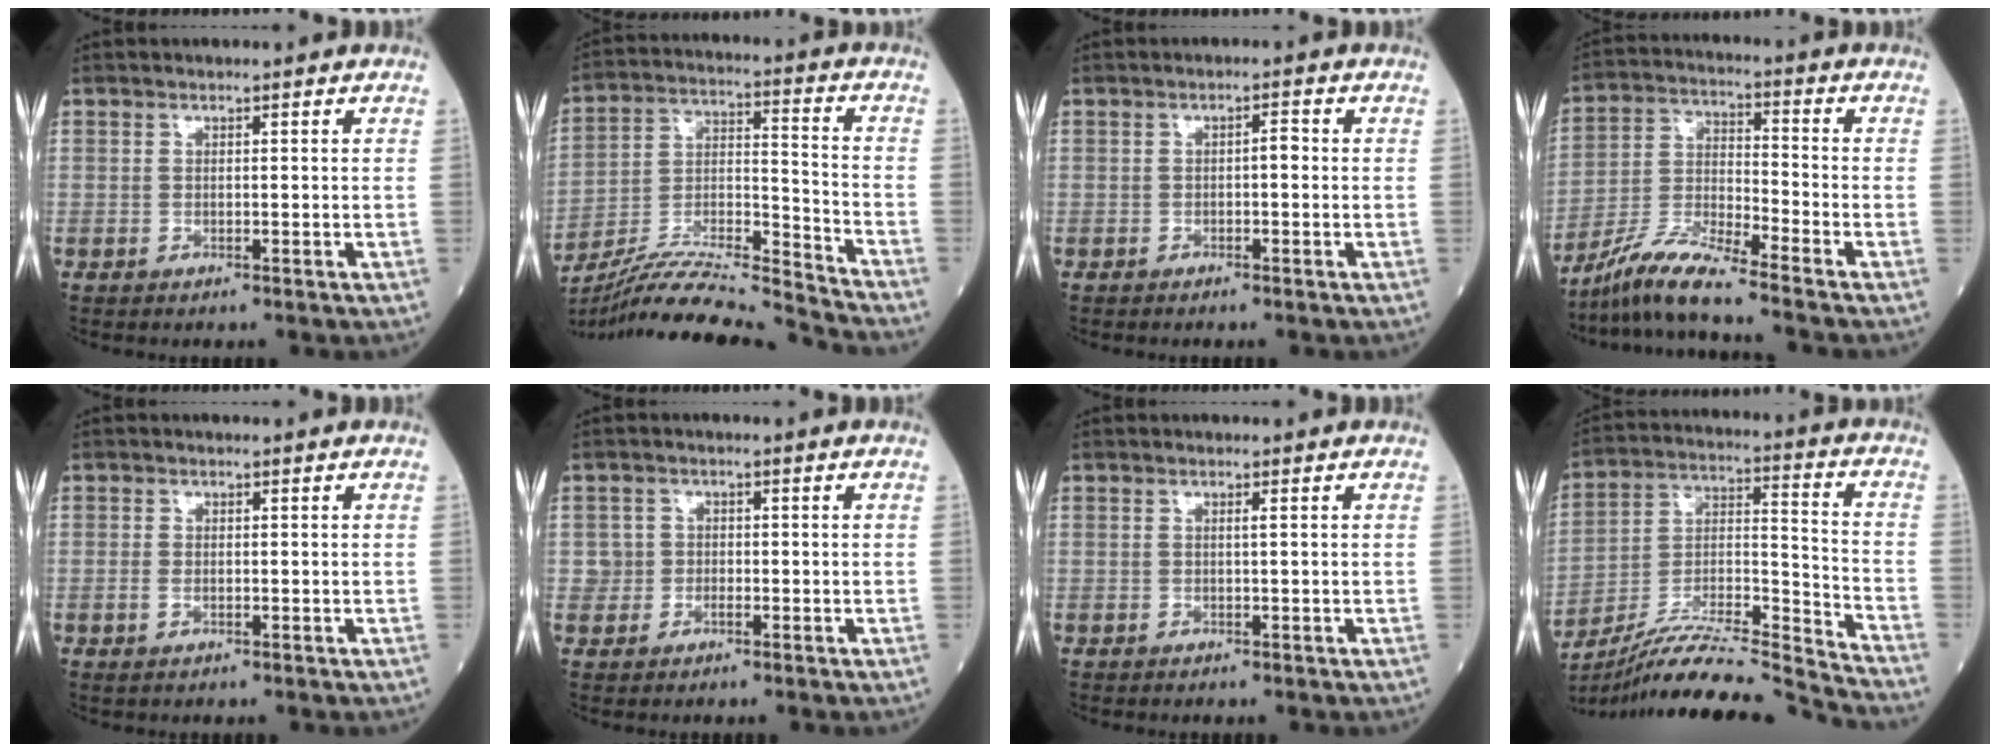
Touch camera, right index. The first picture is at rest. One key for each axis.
{"total": 18.8, "fx": -18.0, "fy": -1.4, "fz": 5.4, "tx": -0.109, "ty": 0.005, "tz": -0.312}
{"total": 1.4, "fx": -0.1, "fy": 0.4, "fz": 1.4, "tx": -0.018, "ty": 0.004, "tz": -0.004}
{"total": 9.3, "fx": -8.2, "fy": -1.0, "fz": 4.2, "tx": -0.093, "ty": -0.018, "tz": -0.161}
{"total": 1.1, "fx": -0.3, "fy": 0.6, "fz": 0.9, "tx": -0.022, "ty": -0.001, "tz": -0.003}
{"total": 2.1, "fx": -0.5, "fy": 2.0, "fz": 0.0, "tx": 0.007, "ty": 0.009, "tz": -0.013}
{"total": 0.5, "fx": 0.2, "fy": -0.1, "fz": 0.5, "tx": -0.012, "ty": -0.001, "tz": 0.003}
{"total": 21.3, "fx": -20.2, "fy": -1.8, "fz": 6.5, "tx": -0.134, "ty": -0.003, "tz": -0.340}